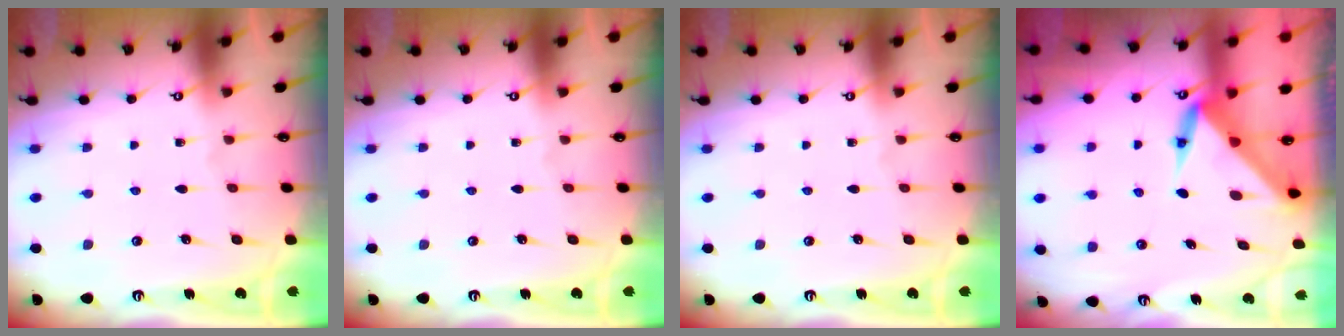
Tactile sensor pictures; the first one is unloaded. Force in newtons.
{"total": 0.0}
{"total": 0.0}
{"total": 4.0, "press": 4.0, "slide": 0.1}